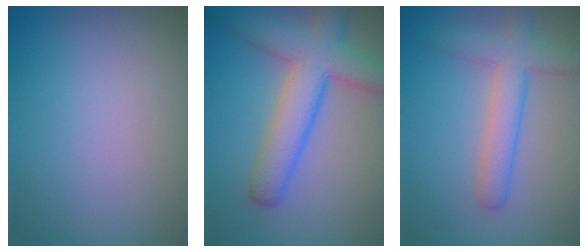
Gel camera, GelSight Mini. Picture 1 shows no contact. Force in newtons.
{"total": 7.0, "press": 7.0, "slide": 0.3}
{"total": 3.9, "press": 3.9, "slide": 0.2}